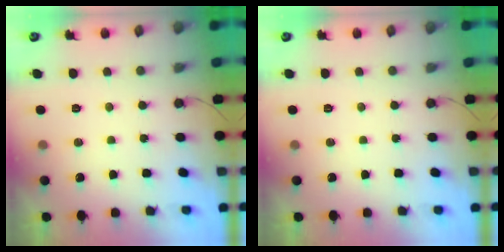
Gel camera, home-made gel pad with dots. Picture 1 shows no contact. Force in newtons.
{"total": 0.0}